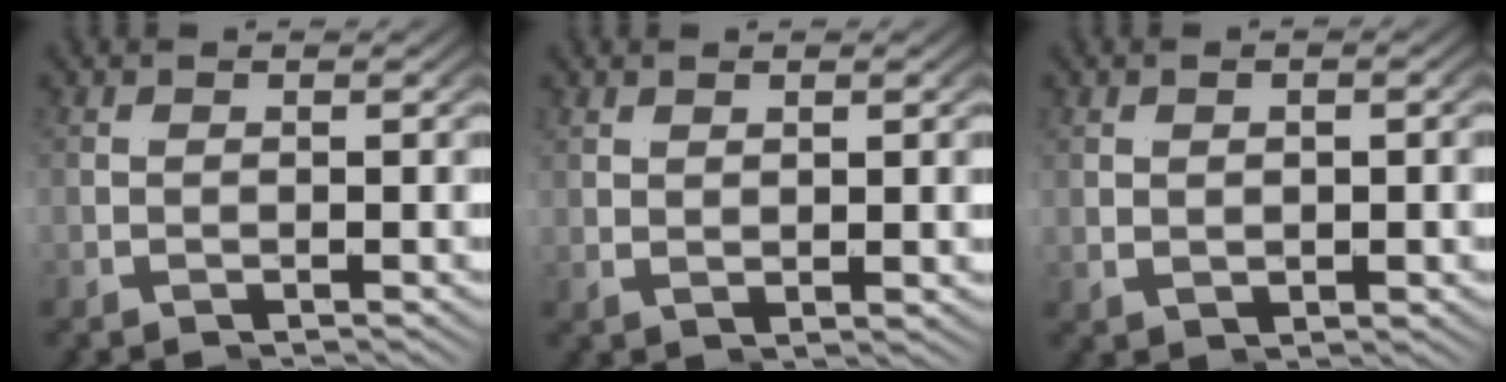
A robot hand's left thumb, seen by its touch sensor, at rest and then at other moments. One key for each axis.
{"total": 1.7, "fx": 1.1, "fy": -1.2, "fz": 0.4, "tx": 0.006, "ty": 0.017, "tz": 0.015}
{"total": 1.3, "fx": 0.4, "fy": 0.5, "fz": 1.1, "tx": -0.014, "ty": 0.002, "tz": 0.011}